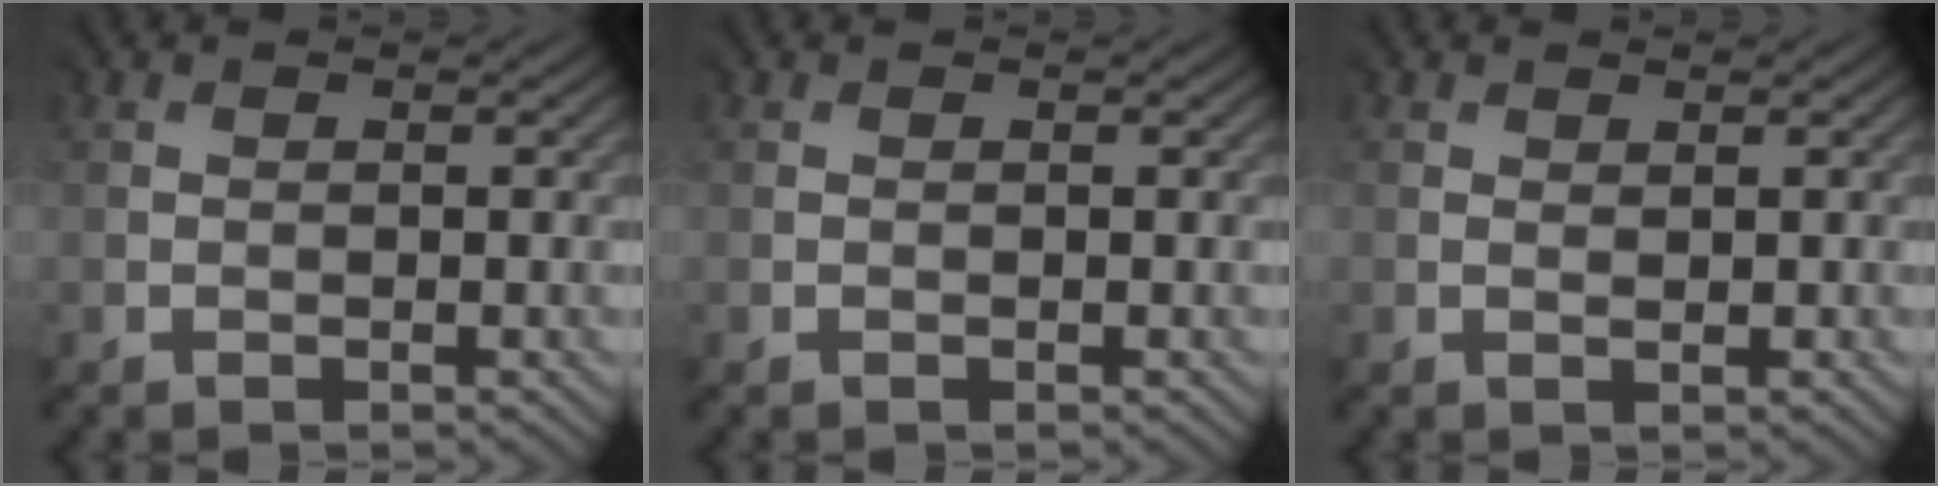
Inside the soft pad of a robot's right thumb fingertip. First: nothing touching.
{"total": 0.0}
{"total": 0.8, "force": [0.7, 0.0, -0.1], "torque": [0.001, 0.001, 0.016]}